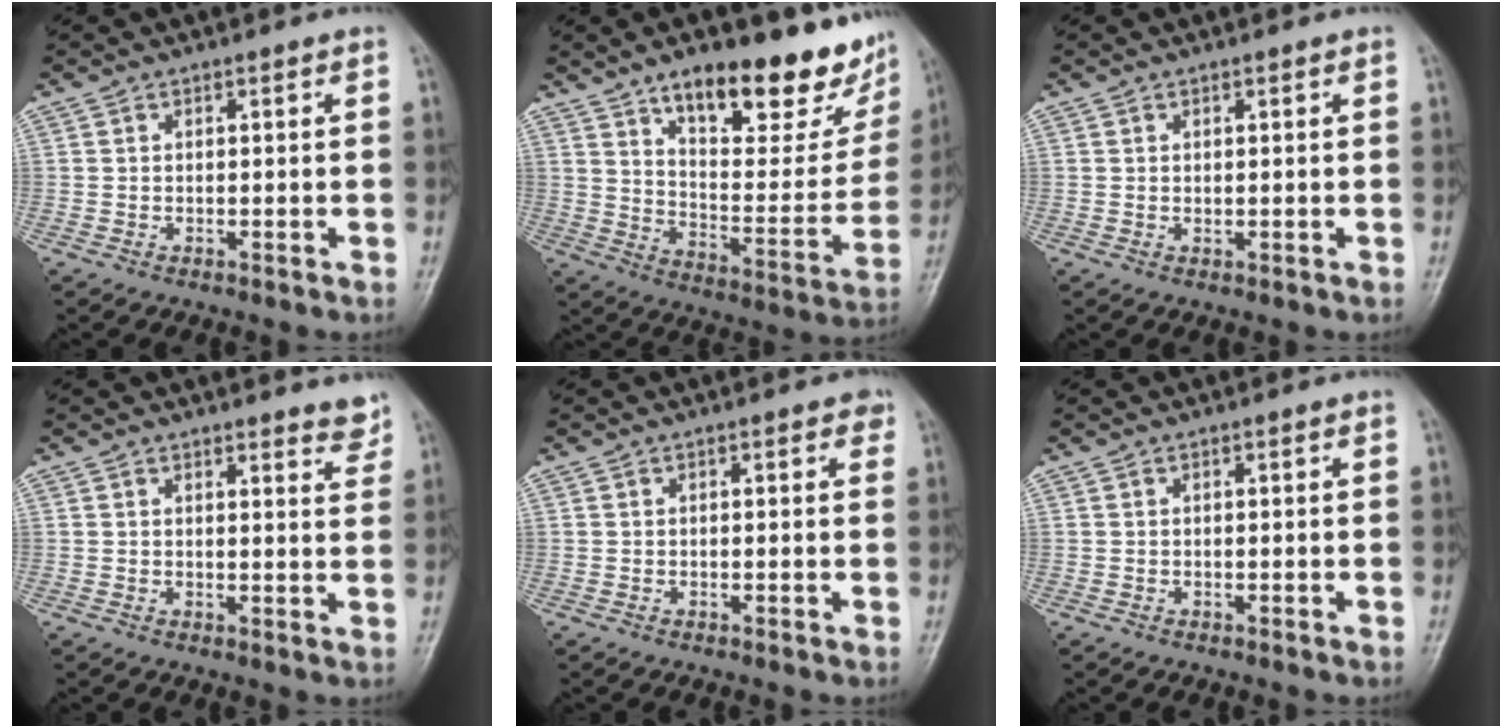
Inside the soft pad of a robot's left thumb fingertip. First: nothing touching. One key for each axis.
{"total": 23.4, "fx": 15.8, "fy": 8.7, "fz": 14.8, "tx": -0.152, "ty": -0.081, "tz": 0.237}
{"total": 0.5, "fx": 0.3, "fy": 0.3, "fz": 0.3, "tx": -0.004, "ty": -0.003, "tz": 0.003}
{"total": 4.0, "fx": 3.5, "fy": 1.1, "fz": 1.5, "tx": 0.001, "ty": -0.024, "tz": 0.034}
{"total": 1.4, "fx": 0.7, "fy": 0.8, "fz": 0.9, "tx": 0.003, "ty": 0.001, "tz": 0.002}
{"total": 0.0}